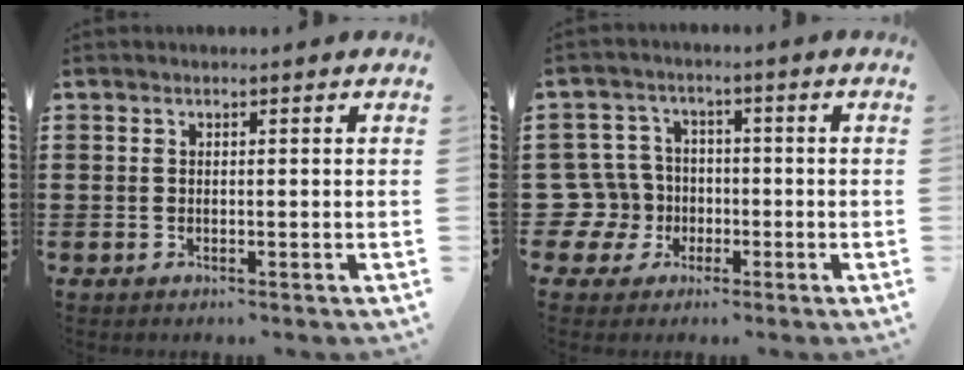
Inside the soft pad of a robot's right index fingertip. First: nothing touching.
{"total": 7.7, "force": [-1.2, 7.3, 2.2], "torque": [-0.108, 0.005, -0.026]}